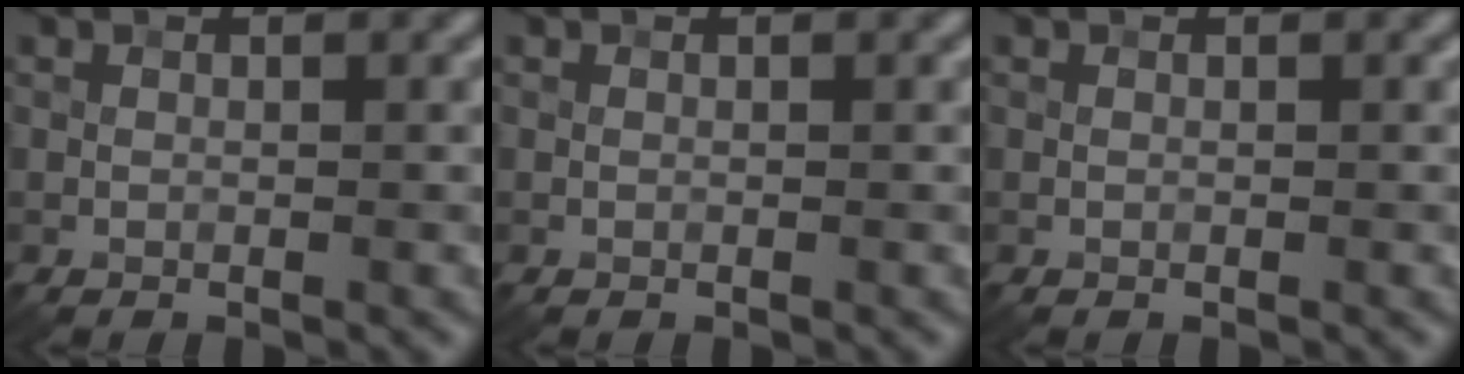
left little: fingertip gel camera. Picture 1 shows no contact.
{"total": 0.0}
{"total": 0.0}